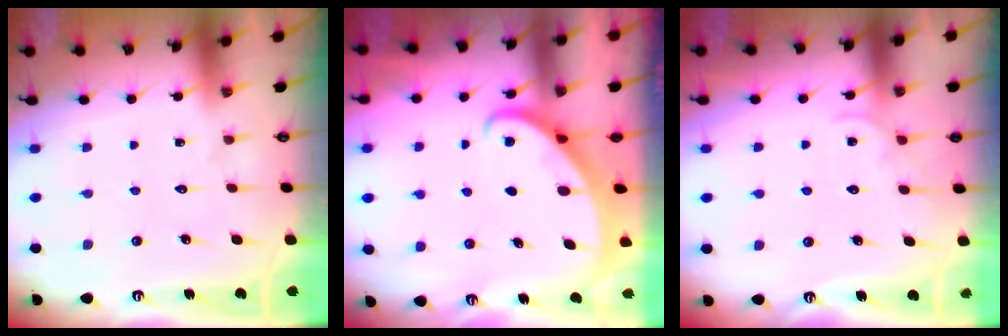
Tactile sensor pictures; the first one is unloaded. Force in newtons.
{"total": 2.1, "press": 2.0, "slide": 0.3}
{"total": 5.1, "press": 5.1, "slide": 0.5}